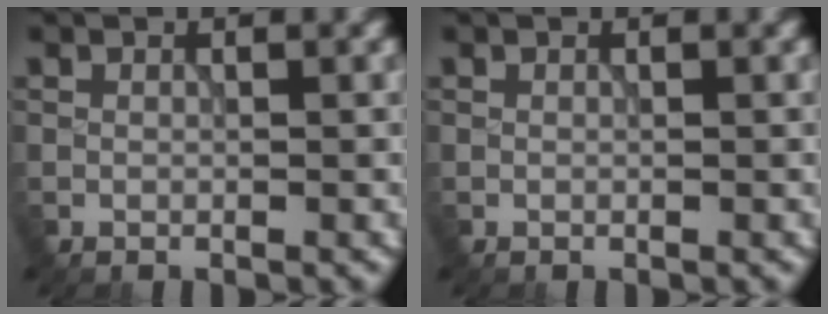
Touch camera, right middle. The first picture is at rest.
{"total": 0.0}